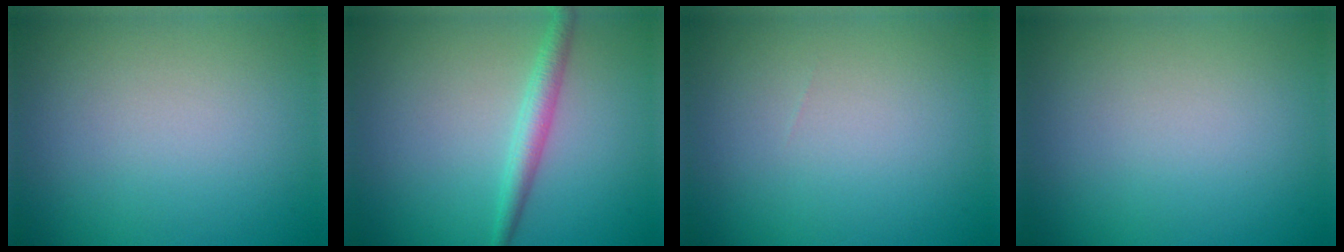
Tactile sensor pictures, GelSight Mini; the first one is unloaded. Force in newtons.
{"total": 2.3, "press": 2.3, "slide": 0.0}
{"total": 0.0}
{"total": 0.0}